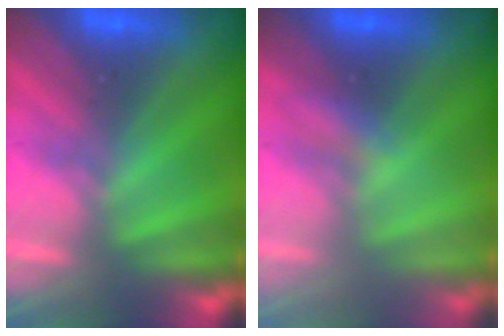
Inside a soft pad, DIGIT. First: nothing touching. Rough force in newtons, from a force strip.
{"total": 2.1}